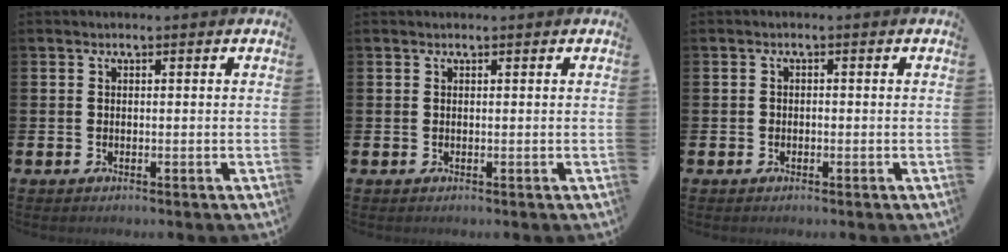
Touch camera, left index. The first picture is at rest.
{"total": 0.0}
{"total": 0.7, "force": [-0.4, 0.6, 0.2], "torque": [-0.012, 0.007, -0.007]}